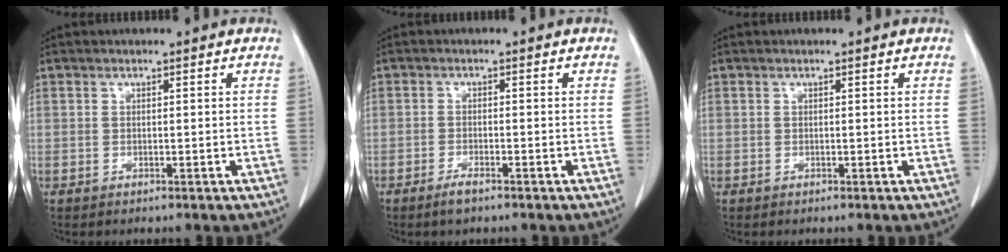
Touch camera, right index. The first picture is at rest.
{"total": 2.2, "force": [-1.7, 0.4, 1.4], "torque": [-0.031, -0.003, -0.031]}
{"total": 0.0}